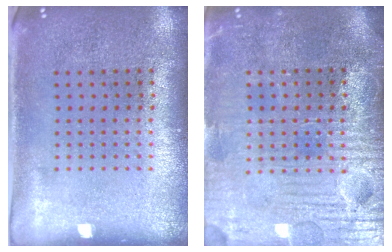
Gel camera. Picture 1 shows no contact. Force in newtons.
{"total": 3.9, "press": 3.7, "slide": 1.1}